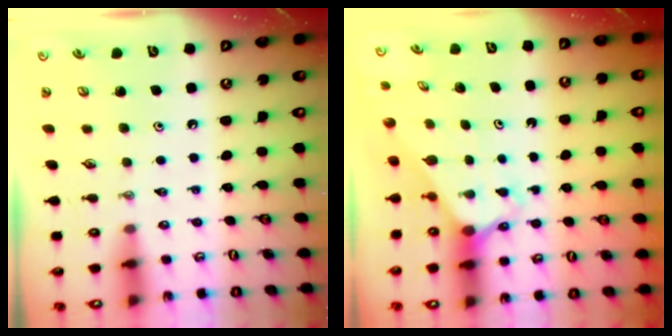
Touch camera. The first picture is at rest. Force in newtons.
{"total": 2.2, "press": 2.2, "slide": 0.2}